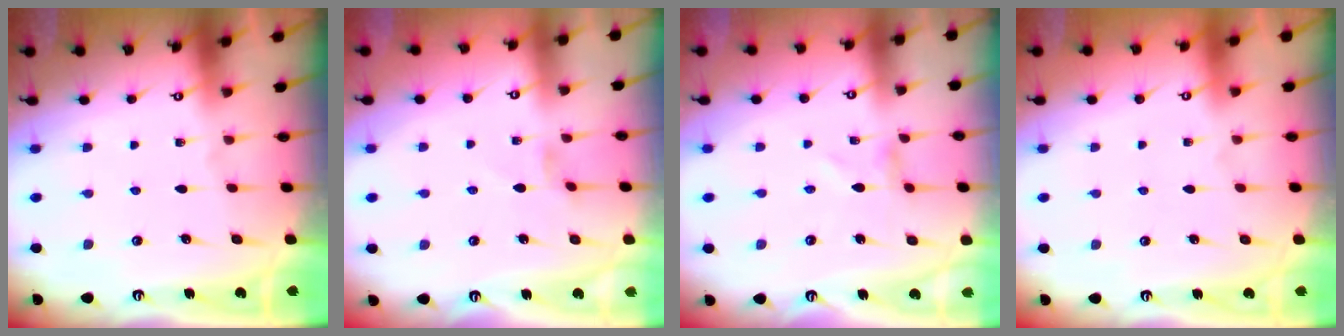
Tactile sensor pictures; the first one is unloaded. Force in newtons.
{"total": 0.5, "press": 0.4, "slide": 0.3}
{"total": 0.8, "press": 0.8, "slide": 0.1}
{"total": 1.6, "press": 1.6, "slide": 0.2}